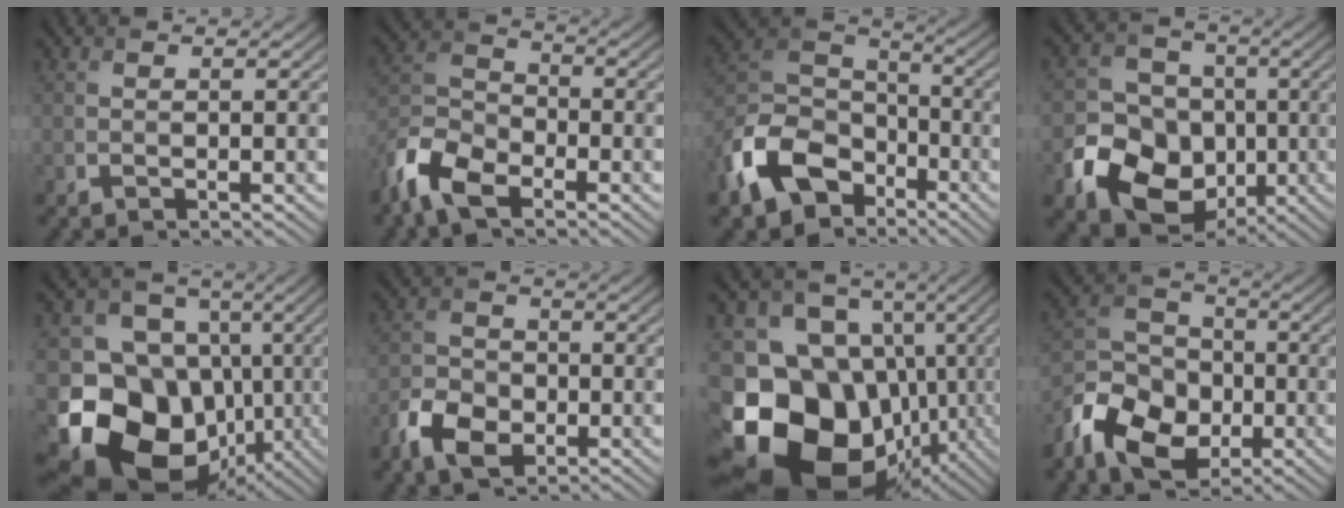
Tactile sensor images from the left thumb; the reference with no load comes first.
{"total": 8.5, "force": [-5.7, 4.0, 4.8], "torque": [-0.114, -0.010, -0.134]}
{"total": 12.6, "force": [-6.7, 8.3, 6.8], "torque": [-0.160, -0.018, -0.149]}
{"total": 13.4, "force": [-4.4, 11.1, 6.2], "torque": [-0.128, -0.050, -0.102]}
{"total": 17.5, "force": [-4.7, 14.4, 8.7], "torque": [-0.181, -0.032, -0.089]}
{"total": 6.2, "force": [-3.1, 4.1, 3.4], "torque": [-0.077, -0.005, -0.069]}
{"total": 21.0, "force": [-8.0, 16.0, 10.9], "torque": [-0.227, -0.014, -0.135]}
{"total": 11.0, "force": [-4.9, 7.8, 6.0], "torque": [-0.142, -0.018, -0.112]}